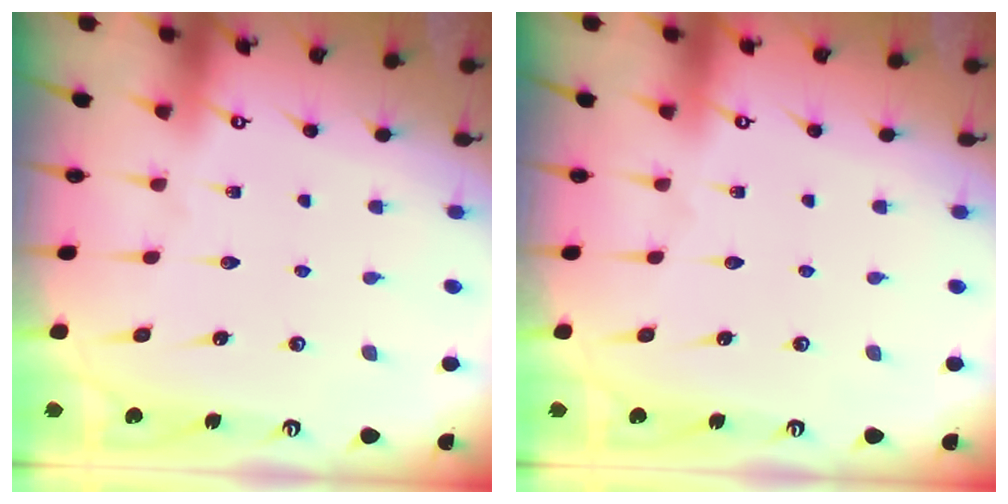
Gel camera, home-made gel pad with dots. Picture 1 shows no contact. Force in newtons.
{"total": 0.0}